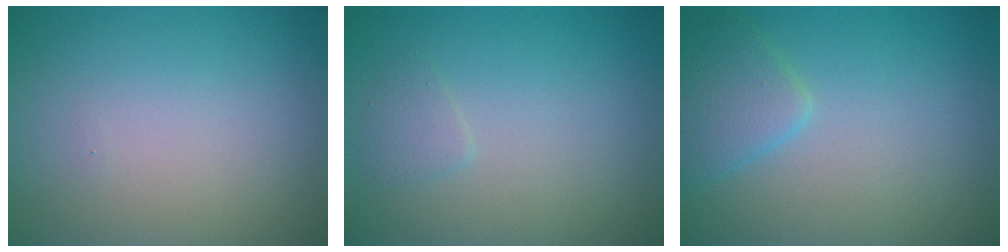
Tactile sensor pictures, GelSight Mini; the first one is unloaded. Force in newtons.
{"total": 1.0, "press": 1.0, "slide": 0.1}
{"total": 2.7, "press": 2.7, "slide": 0.1}